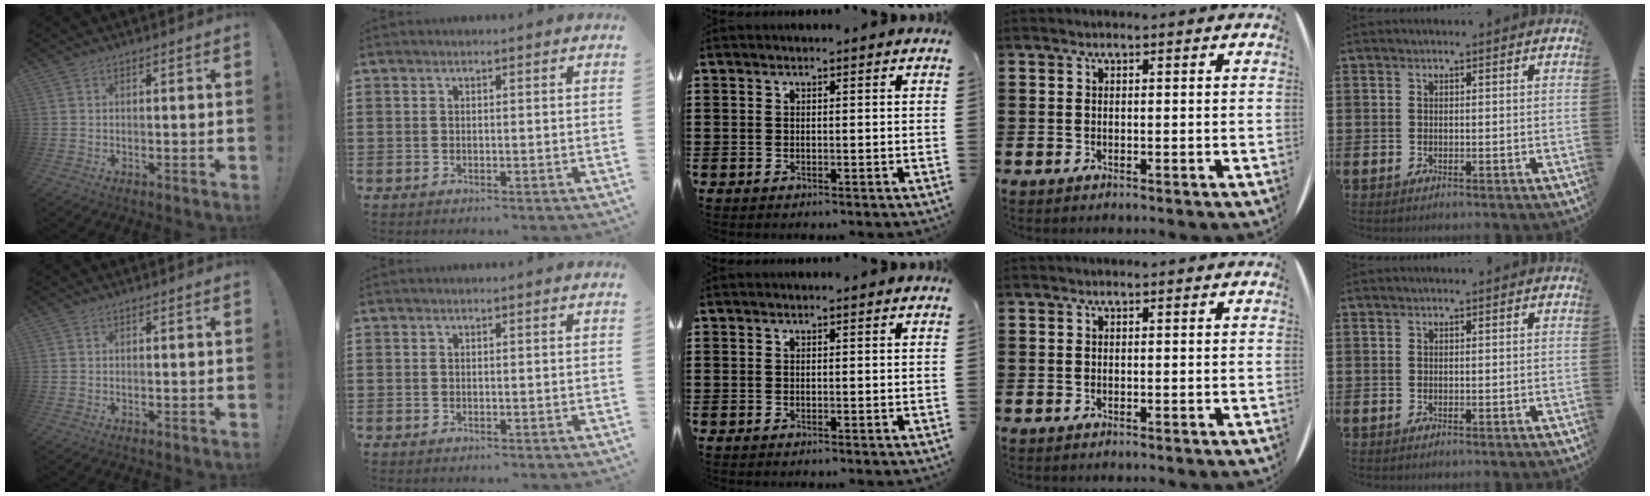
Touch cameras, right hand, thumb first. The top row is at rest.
{}